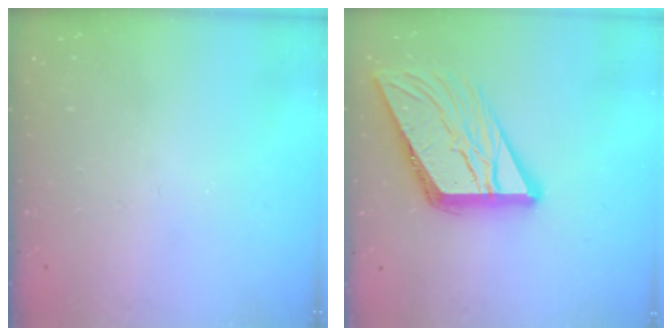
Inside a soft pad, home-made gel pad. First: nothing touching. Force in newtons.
{"total": 15.0, "press": 14.9, "slide": 1.6}